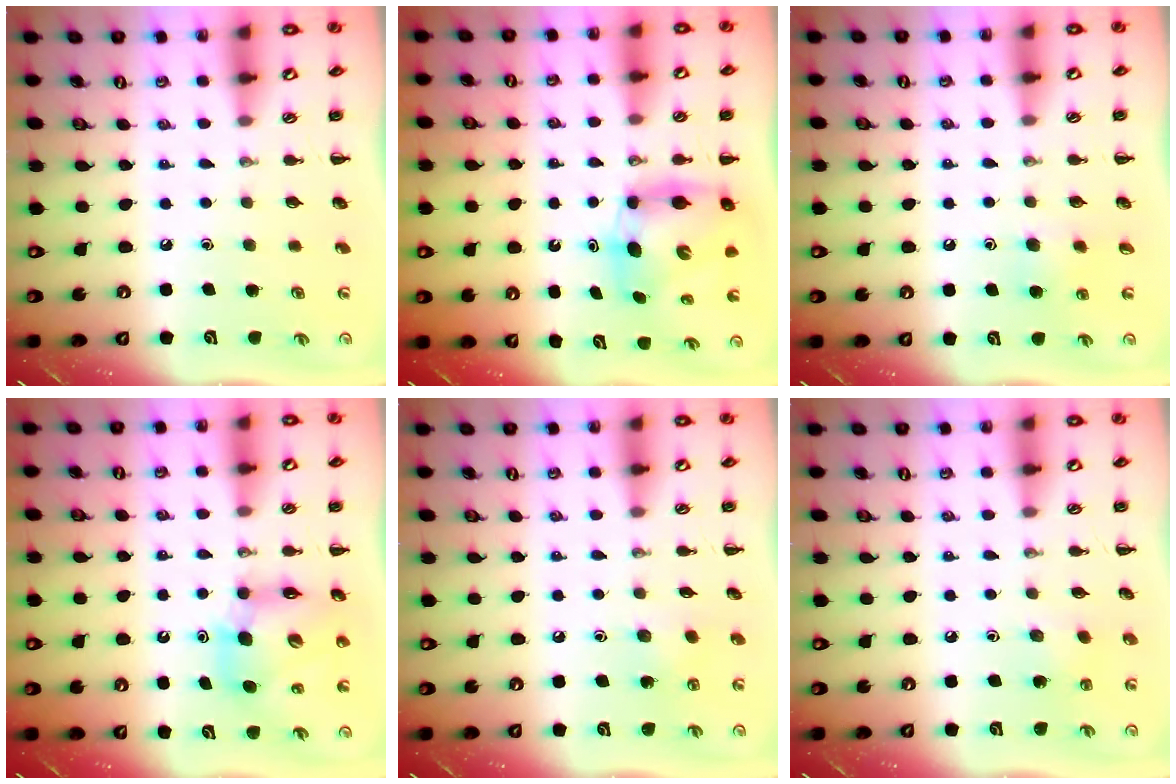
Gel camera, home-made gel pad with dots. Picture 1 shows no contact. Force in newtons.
{"total": 7.0, "press": 6.8, "slide": 1.8}
{"total": 7.4, "press": 7.2, "slide": 1.9}
{"total": 10.2, "press": 9.8, "slide": 2.8}
{"total": 5.1, "press": 4.9, "slide": 1.4}
{"total": 2.0, "press": 1.9, "slide": 0.7}